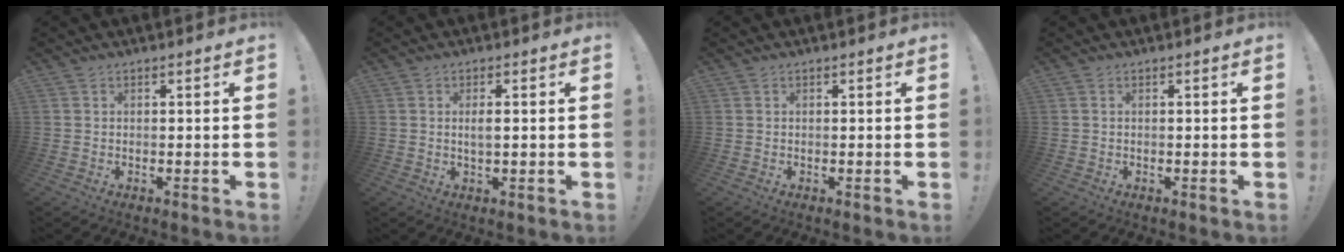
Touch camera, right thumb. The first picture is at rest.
{"total": 2.4, "force": [0.1, 0.5, 2.4], "torque": [-0.035, -0.005, -0.003]}
{"total": 0.0}
{"total": 0.0}